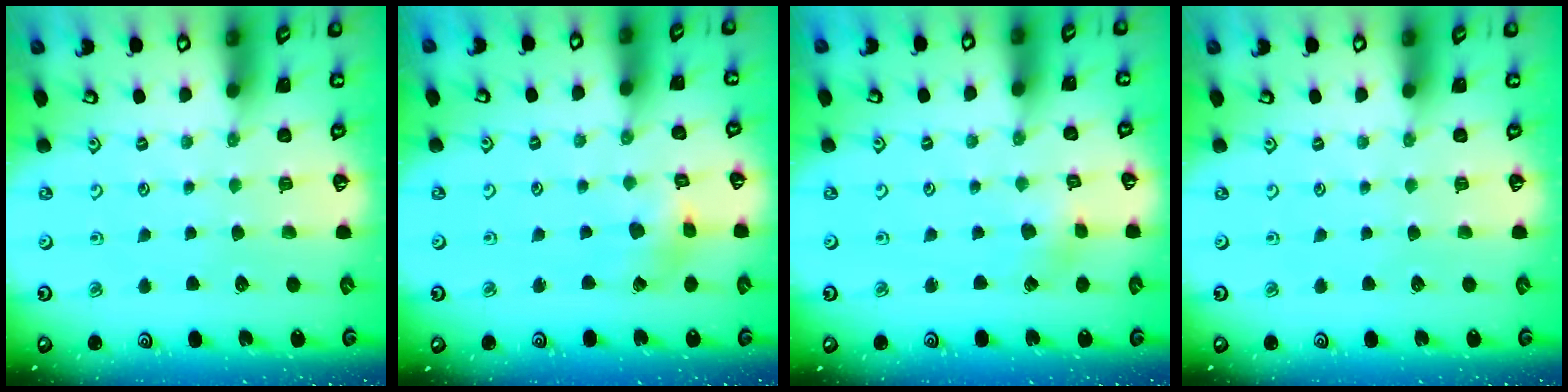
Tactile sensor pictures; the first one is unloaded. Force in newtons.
{"total": 3.6, "press": 3.6, "slide": 0.4}
{"total": 2.4, "press": 2.4, "slide": 0.2}
{"total": 0.0}